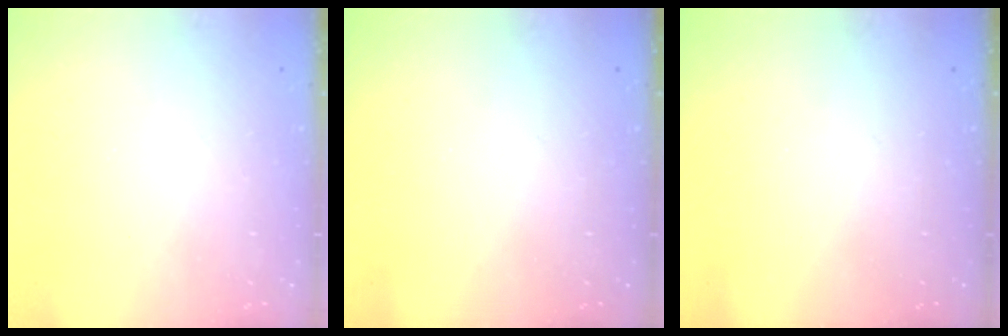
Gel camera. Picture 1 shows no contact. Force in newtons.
{"total": 0.0}
{"total": 0.0}